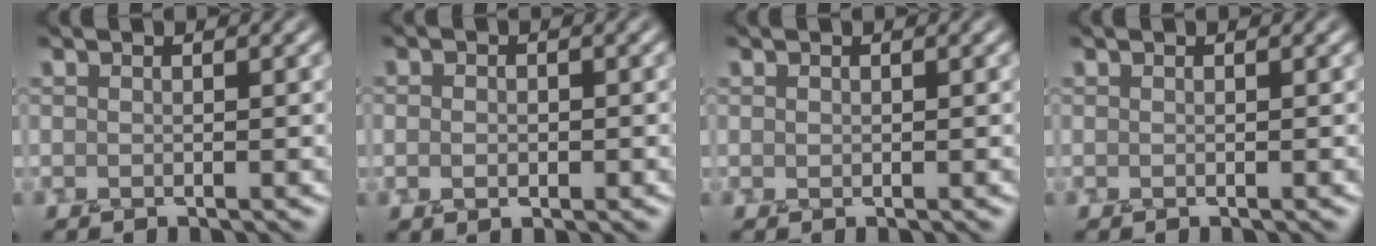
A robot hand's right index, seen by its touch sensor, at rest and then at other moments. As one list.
[{"total": 1.7, "force": [0.0, 1.3, 1.1], "torque": [-0.006, 0.004, -0.001]}, {"total": 0.5, "force": [0.2, 0.5, 0.1], "torque": [0.000, 0.004, 0.006]}, {"total": 0.0}]